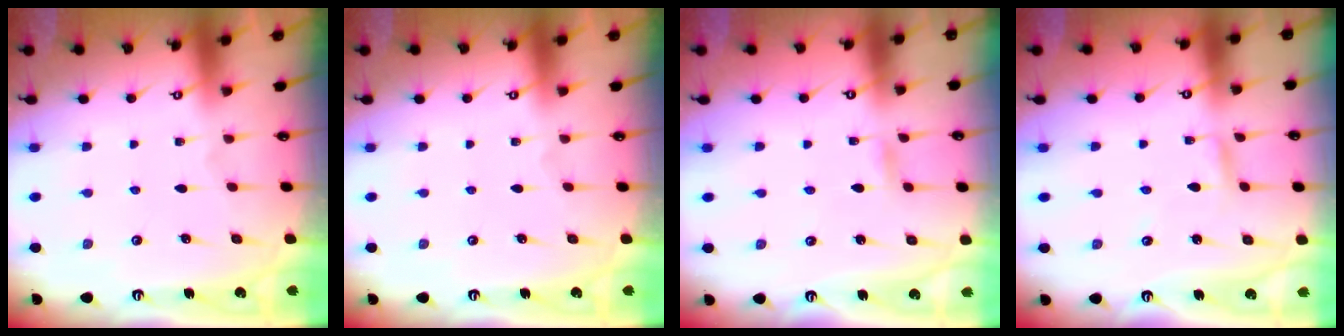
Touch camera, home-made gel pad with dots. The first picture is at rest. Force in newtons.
{"total": 0.0}
{"total": 2.8, "press": 2.7, "slide": 0.3}
{"total": 2.6, "press": 2.6, "slide": 0.1}